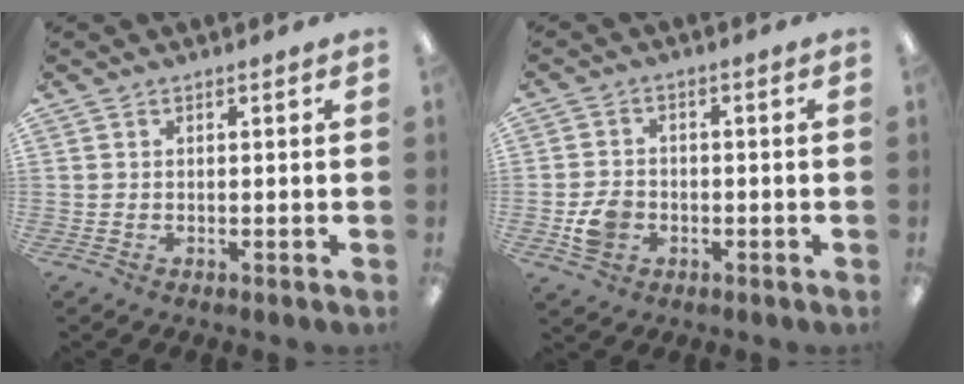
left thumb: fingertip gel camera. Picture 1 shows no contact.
{"total": 5.7, "force": [-1.8, 4.6, 2.8], "torque": [-0.042, 0.001, -0.033]}